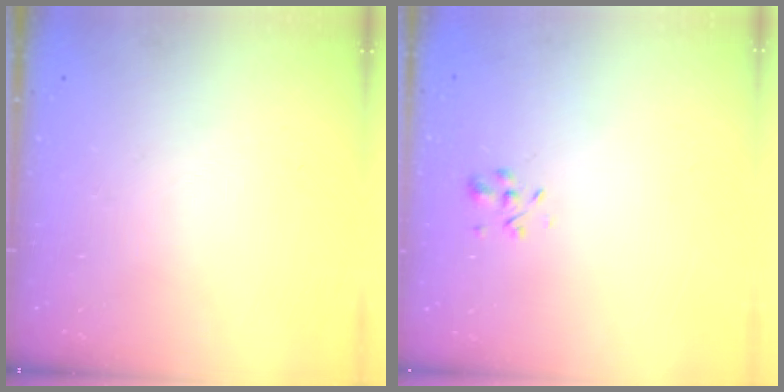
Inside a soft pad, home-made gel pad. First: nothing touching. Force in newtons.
{"total": 2.6, "press": 2.4, "slide": 1.0}